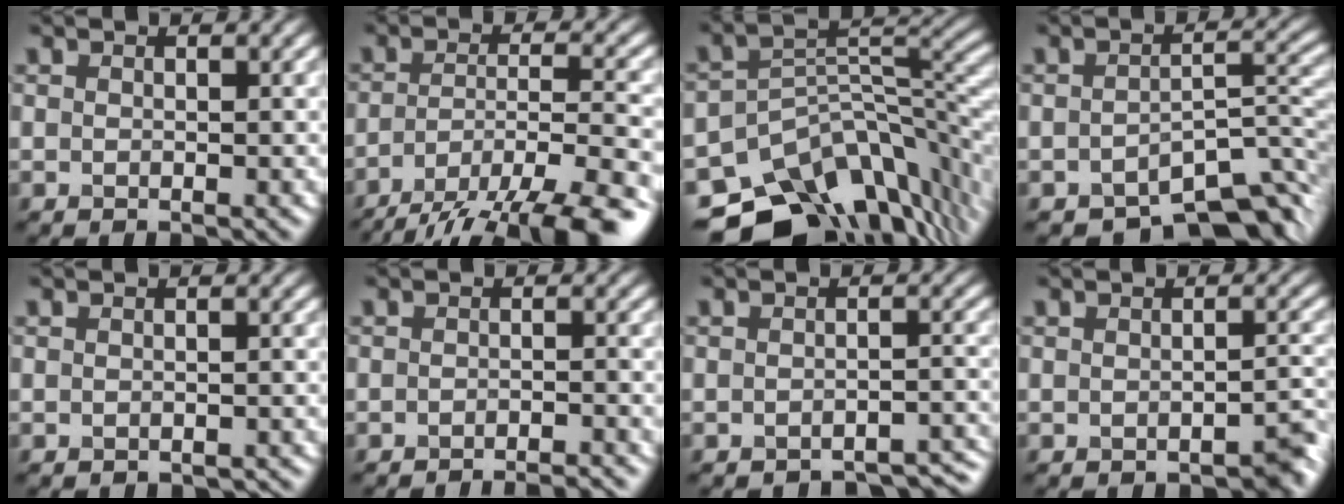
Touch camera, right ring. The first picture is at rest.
{"total": 12.4, "force": [-9.2, 3.5, 7.5], "torque": [-0.119, -0.016, -0.128]}
{"total": 14.1, "force": [-8.8, 7.6, 8.0], "torque": [-0.154, -0.012, -0.126]}
{"total": 7.5, "force": [-5.7, 2.8, 4.1], "torque": [-0.037, -0.009, -0.086]}
{"total": 1.1, "force": [-1.1, 0.2, 0.1], "torque": [0.001, -0.002, -0.014]}
{"total": 3.0, "force": [-2.8, 0.2, 1.0], "torque": [-0.005, 0.004, -0.037]}
{"total": 3.5, "force": [-3.3, 0.6, 0.9], "torque": [-0.005, -0.003, -0.037]}
{"total": 1.6, "force": [-1.3, 0.3, 0.9], "torque": [-0.008, 0.005, -0.020]}